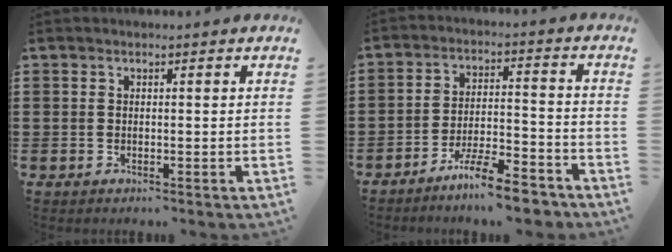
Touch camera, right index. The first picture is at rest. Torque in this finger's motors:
{"motor_torque": [2.14, 0.00, 0.48, 0.12]}